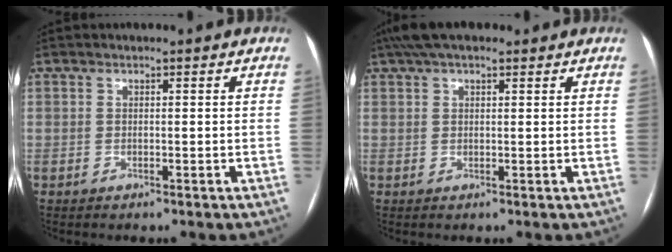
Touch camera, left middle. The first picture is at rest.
{"total": 6.4, "force": [4.7, 2.1, 3.8], "torque": [-0.069, 0.042, 0.083]}